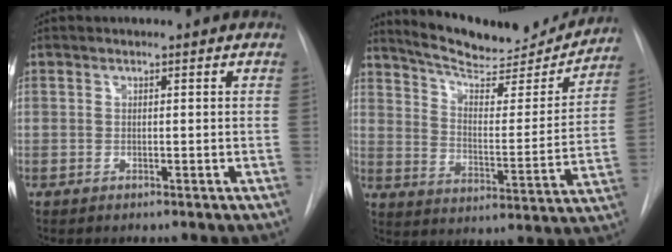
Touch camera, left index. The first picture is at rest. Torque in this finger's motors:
{"motor_torque": [0.25, -0.46, 0.13, 0.03]}